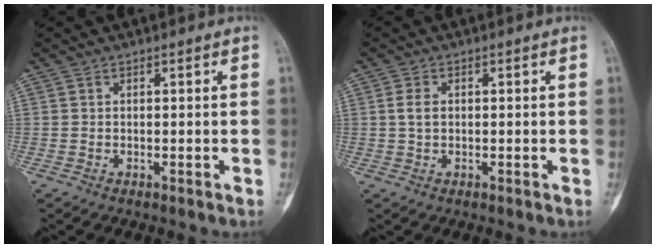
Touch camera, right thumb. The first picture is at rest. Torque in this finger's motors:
{"motor_torque": [0.56, 0.56, 0.67, 0.00, 0.16]}